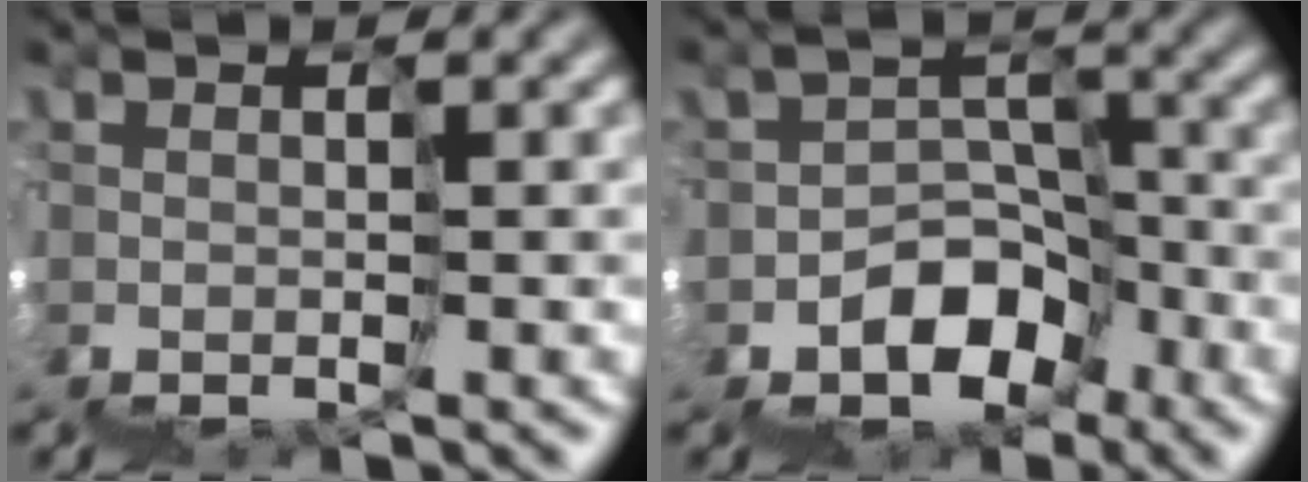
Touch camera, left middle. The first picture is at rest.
{"total": 3.7, "force": [-2.9, 2.2, -0.6], "torque": [0.034, 0.036, -0.060]}